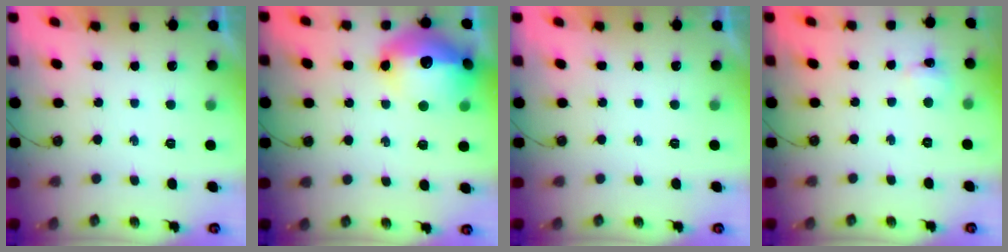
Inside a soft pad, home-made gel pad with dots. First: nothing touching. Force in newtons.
{"total": 20.8, "press": 20.8, "slide": 1.7}
{"total": 0.0}
{"total": 2.4, "press": 2.3, "slide": 0.5}